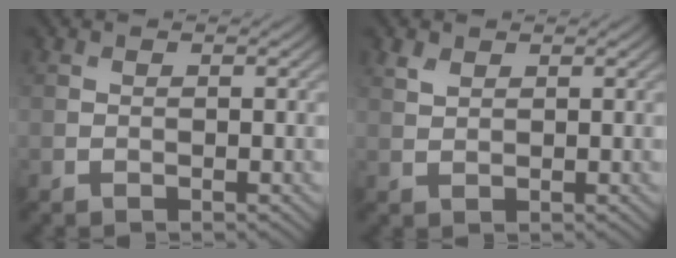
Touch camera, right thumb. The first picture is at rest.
{"total": 1.4, "force": [1.0, 0.7, 0.7], "torque": [-0.021, 0.000, 0.024]}